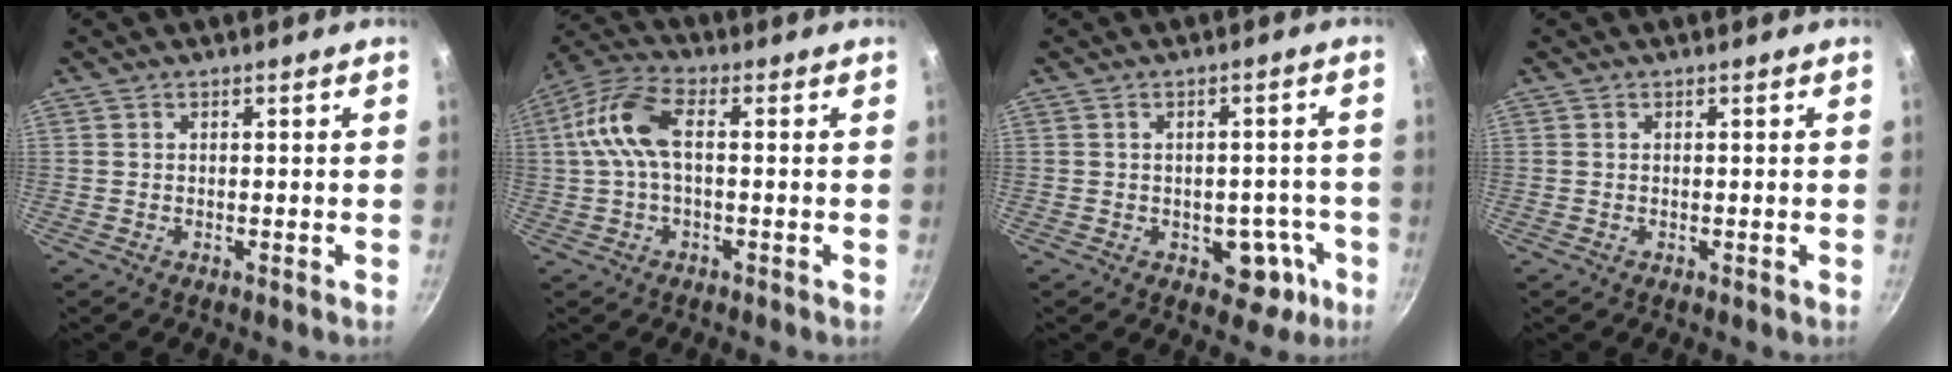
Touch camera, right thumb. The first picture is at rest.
{"total": 9.7, "force": [0.6, 4.8, 8.5], "torque": [-0.190, 0.029, 0.001]}
{"total": 7.0, "force": [-2.6, 4.7, 4.5], "torque": [-0.017, 0.027, -0.022]}
{"total": 0.0}